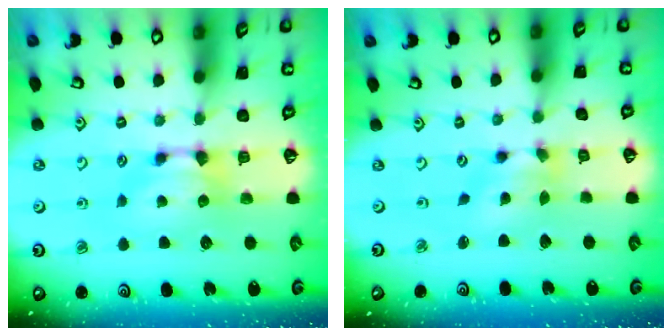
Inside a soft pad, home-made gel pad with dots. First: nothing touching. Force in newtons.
{"total": 2.9, "press": 2.4, "slide": 1.6}